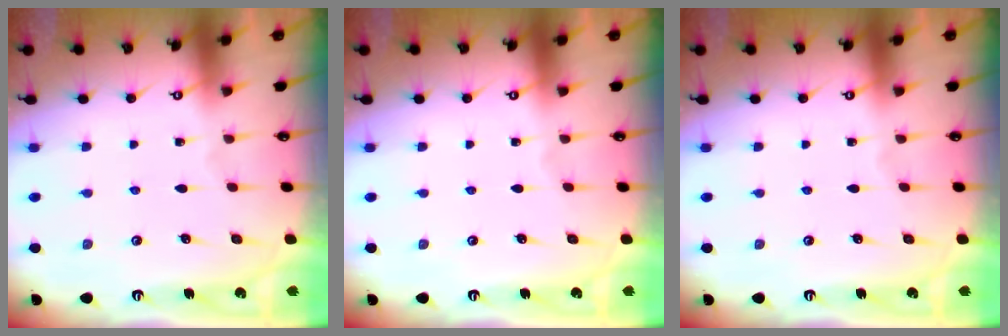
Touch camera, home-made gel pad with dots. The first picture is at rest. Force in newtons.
{"total": 0.0}
{"total": 0.0}